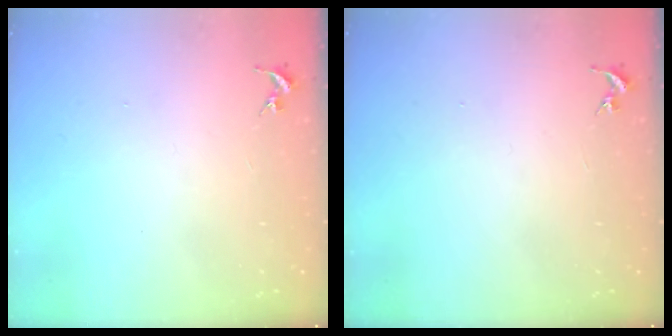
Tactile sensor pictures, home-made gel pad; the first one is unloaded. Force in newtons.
{"total": 0.0}